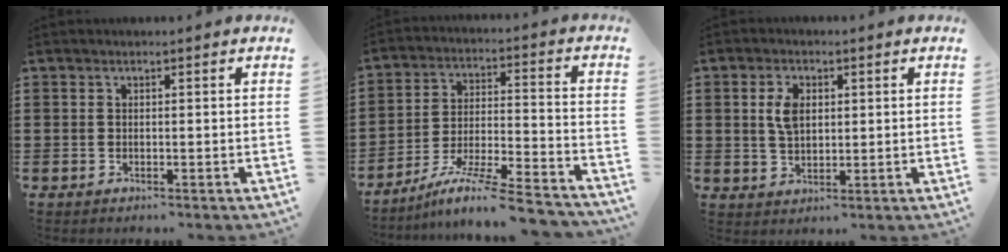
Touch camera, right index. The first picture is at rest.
{"total": 9.5, "force": [-7.9, 0.4, 5.3], "torque": [-0.101, 0.001, -0.157]}
{"total": 4.6, "force": [1.0, 2.7, 3.6], "torque": [-0.078, 0.011, 0.017]}